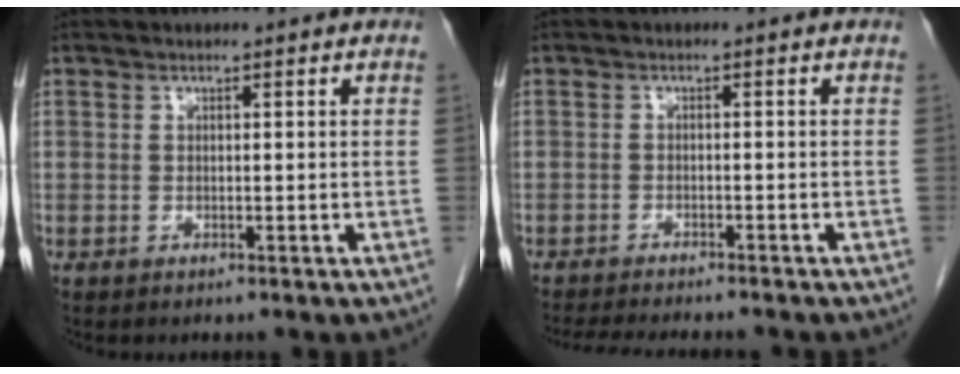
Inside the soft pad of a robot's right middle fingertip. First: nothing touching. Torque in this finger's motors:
{"motor_torque": [0.26, -0.26, 0.00, 0.01]}